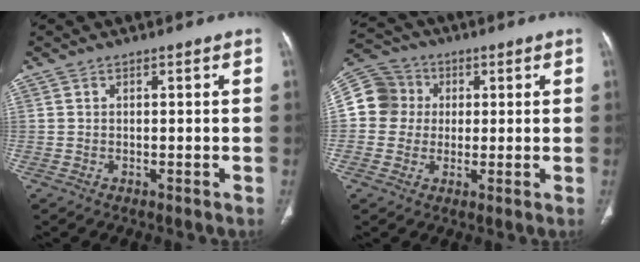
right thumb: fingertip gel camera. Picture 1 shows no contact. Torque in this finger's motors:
{"motor_torque": [0.78, 1.50, 0.38, -0.56, 0.00]}